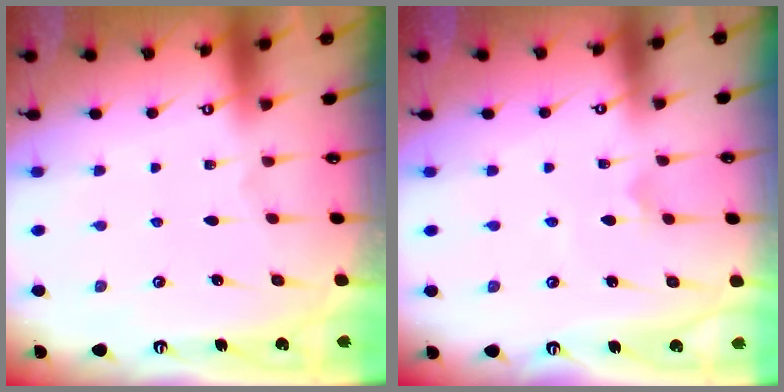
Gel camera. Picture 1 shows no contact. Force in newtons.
{"total": 2.5, "press": 2.5, "slide": 0.3}